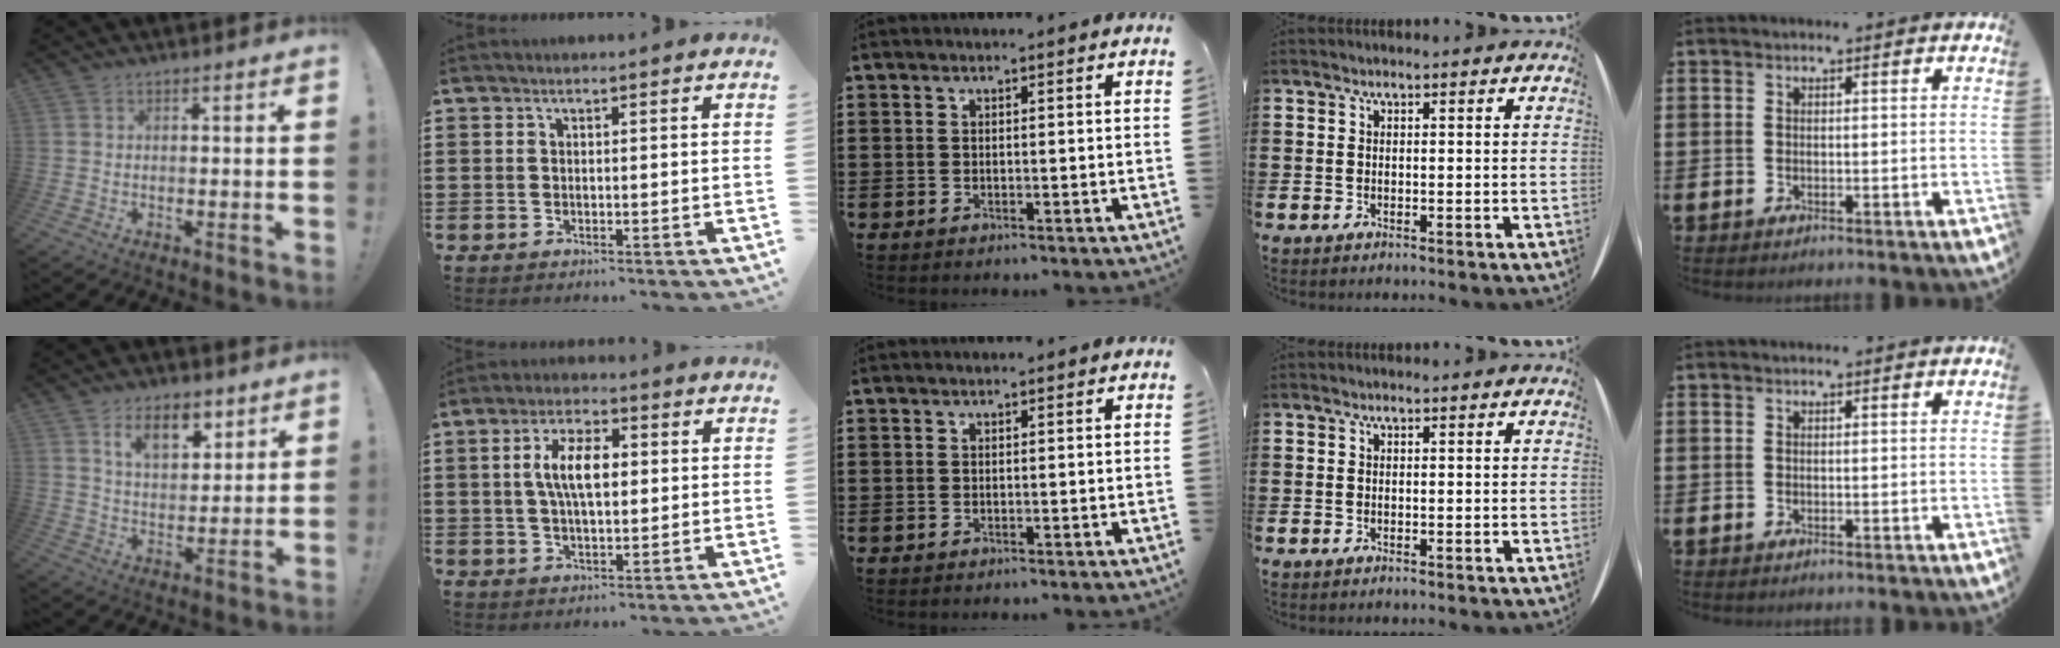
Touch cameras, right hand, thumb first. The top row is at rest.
{"thumb": {"total": 10.3, "force": [6.1, 5.4, 6.3], "torque": [-0.094, -0.021, 0.110]}, "index": {"total": 6.8, "force": [0.6, 2.8, 6.2], "torque": [-0.130, 0.008, 0.006]}}